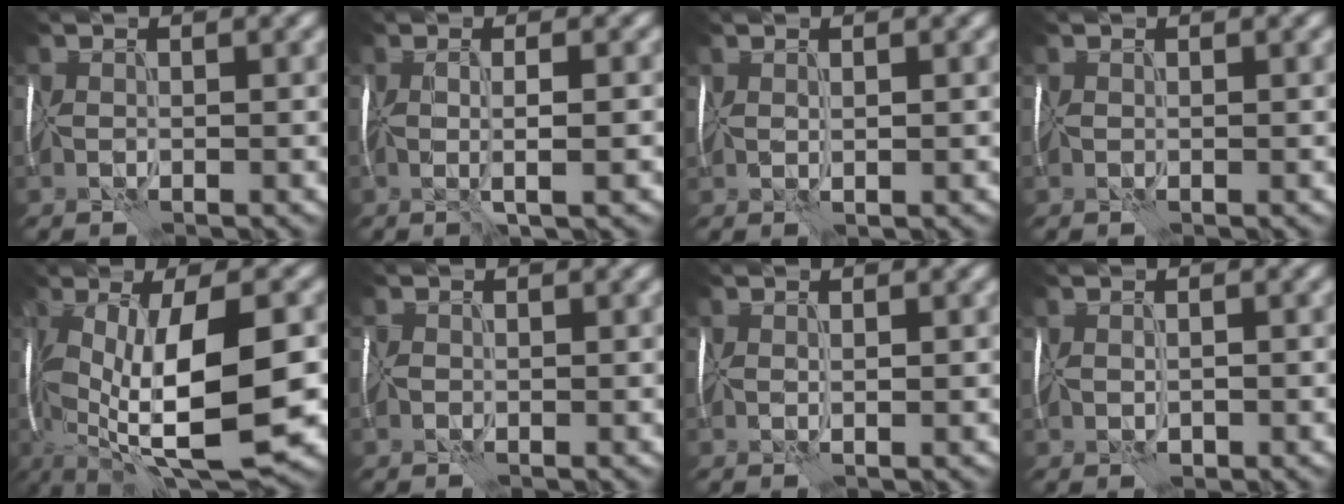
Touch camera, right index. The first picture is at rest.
{"total": 2.4, "force": [0.3, 0.5, 2.4], "torque": [-0.025, 0.004, 0.010]}
{"total": 1.0, "force": [0.7, 0.4, 0.5], "torque": [-0.005, 0.002, 0.016]}
{"total": 0.0}
{"total": 14.1, "force": [-3.0, 4.9, 12.9], "torque": [-0.232, -0.010, -0.048]}
{"total": 0.0}
{"total": 0.9, "force": [0.7, 0.2, 0.6], "torque": [-0.001, 0.004, 0.012]}
{"total": 0.9, "force": [0.1, 0.7, 0.6], "torque": [-0.014, -0.001, 0.008]}